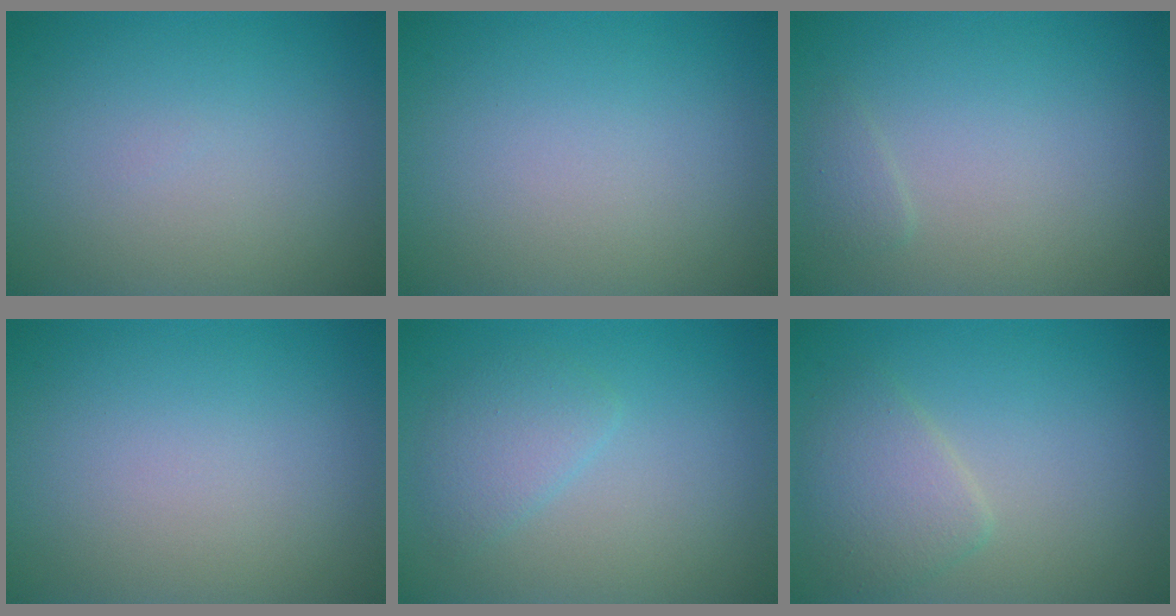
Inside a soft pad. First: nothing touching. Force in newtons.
{"total": 0.0}
{"total": 0.8, "press": 0.8, "slide": 0.1}
{"total": 0.0}
{"total": 2.2, "press": 2.1, "slide": 0.1}
{"total": 2.9, "press": 2.9, "slide": 0.1}